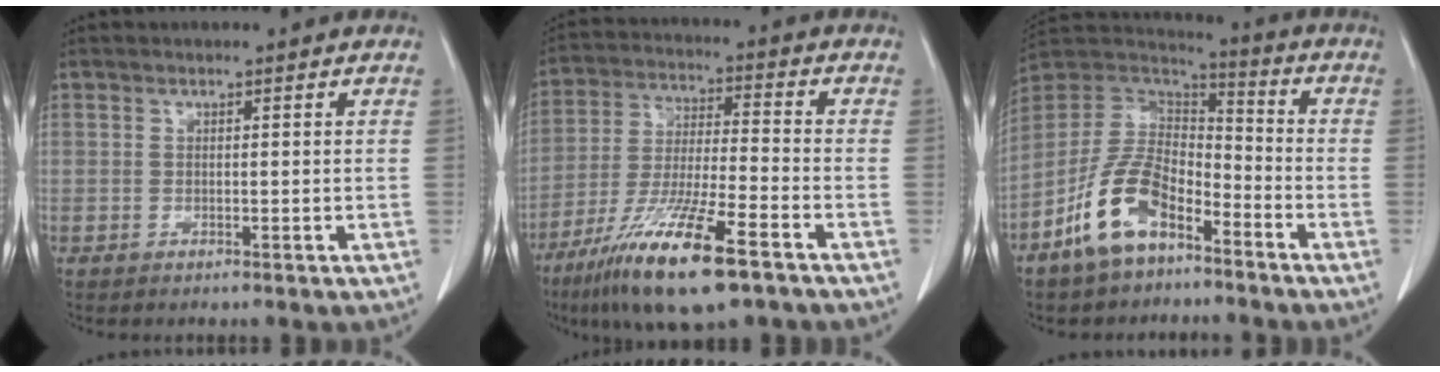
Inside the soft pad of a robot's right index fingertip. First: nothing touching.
{"total": 16.3, "force": [-9.9, 1.9, 12.8], "torque": [-0.250, -0.039, -0.181]}
{"total": 12.6, "force": [-7.4, 6.0, 8.2], "torque": [-0.175, 0.013, -0.147]}